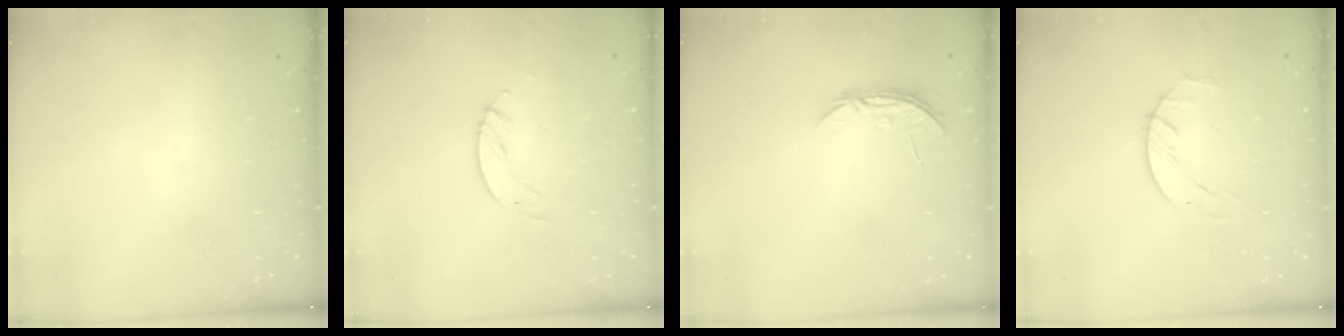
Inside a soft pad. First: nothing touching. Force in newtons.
{"total": 3.1, "press": 3.1, "slide": 0.3}
{"total": 4.0, "press": 4.0, "slide": 0.5}
{"total": 1.8, "press": 1.7, "slide": 0.3}